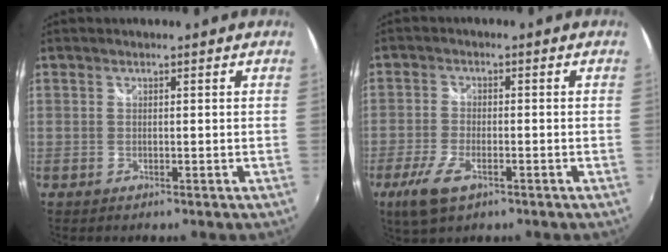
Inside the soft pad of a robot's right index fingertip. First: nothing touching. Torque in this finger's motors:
{"motor_torque": [0.64, -0.41, 0.31, 0.04]}